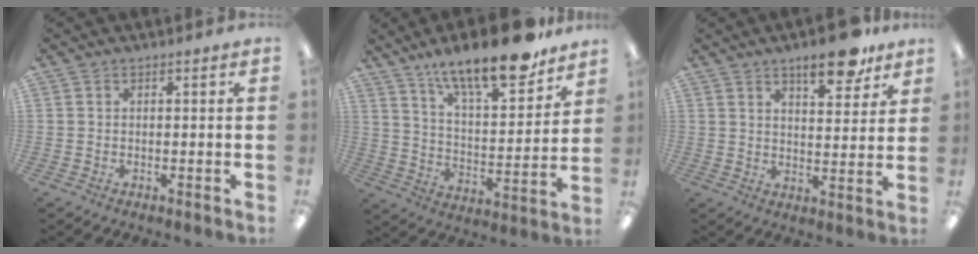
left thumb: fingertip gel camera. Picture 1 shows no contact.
{"total": 19.2, "force": [15.1, 5.2, 10.8], "torque": [-0.172, -0.097, 0.252]}
{"total": 11.0, "force": [7.7, 3.8, 7.0], "torque": [-0.089, -0.039, 0.126]}